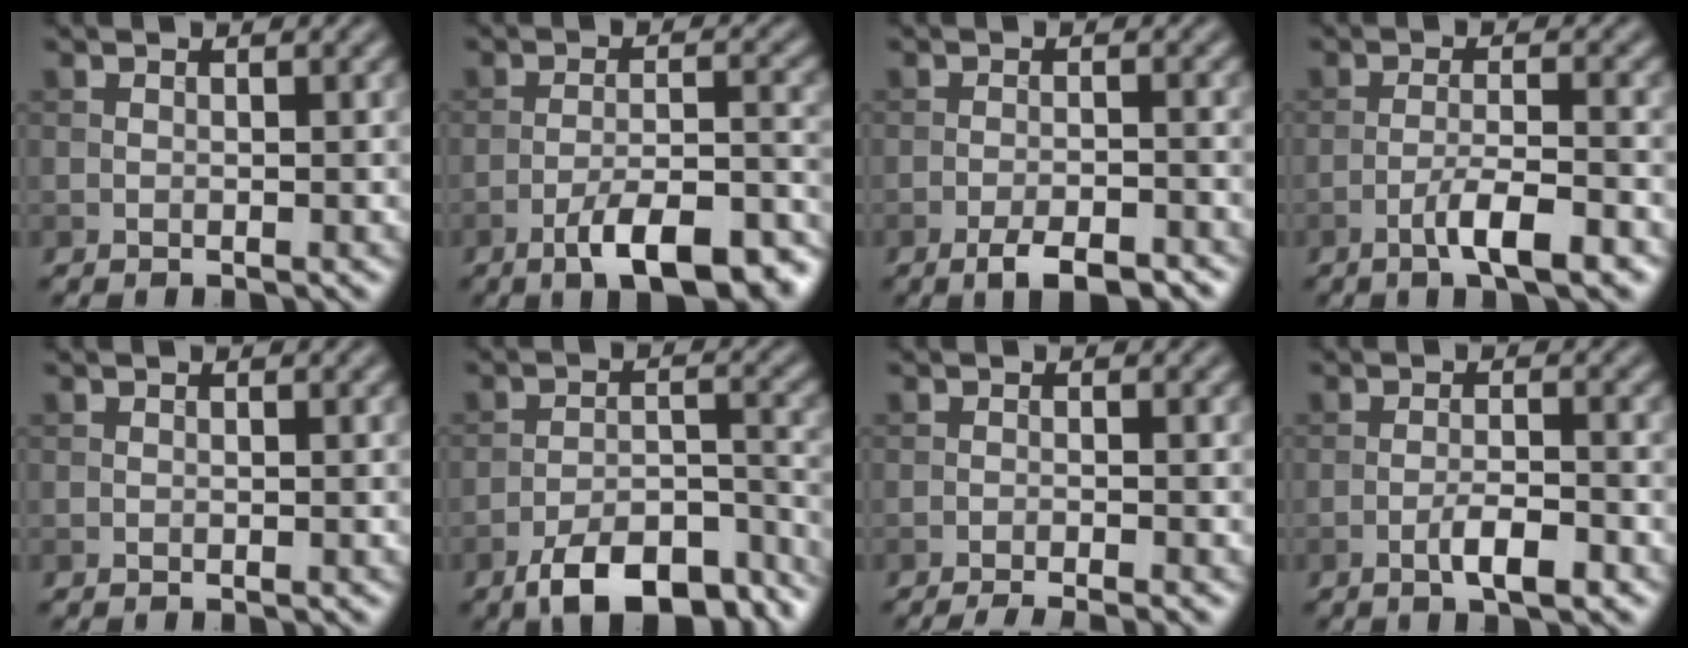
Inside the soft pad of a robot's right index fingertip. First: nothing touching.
{"total": 9.0, "force": [-6.0, 2.5, 6.3], "torque": [-0.094, 0.003, -0.094]}
{"total": 3.9, "force": [-2.7, 1.0, 2.6], "torque": [-0.045, -0.001, -0.044]}
{"total": 4.2, "force": [-2.4, 0.7, 3.4], "torque": [-0.062, 0.005, -0.045]}
{"total": 0.0}
{"total": 10.1, "force": [-7.6, 3.6, 5.5], "torque": [-0.078, -0.005, -0.126]}
{"total": 3.1, "force": [-2.2, 0.5, 2.2], "torque": [-0.031, 0.004, -0.043]}
{"total": 3.0, "force": [-1.6, 0.7, 2.5], "torque": [-0.046, 0.004, -0.030]}